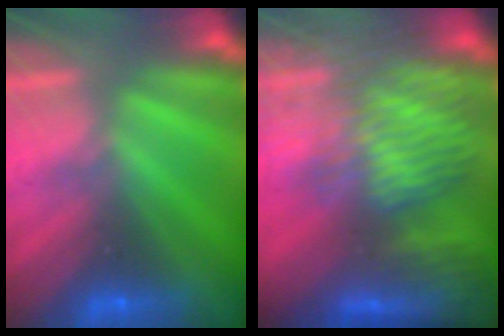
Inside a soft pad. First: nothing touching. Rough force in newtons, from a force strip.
{"total": 8.4}